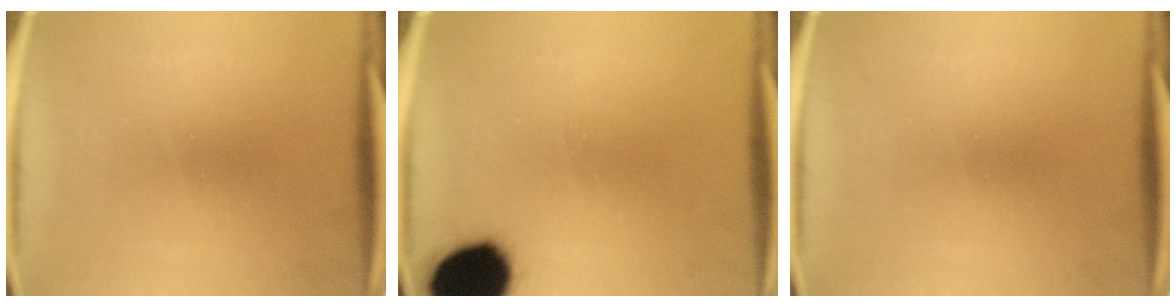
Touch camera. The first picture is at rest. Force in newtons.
{"total": 18.6}
{"total": 0.0}